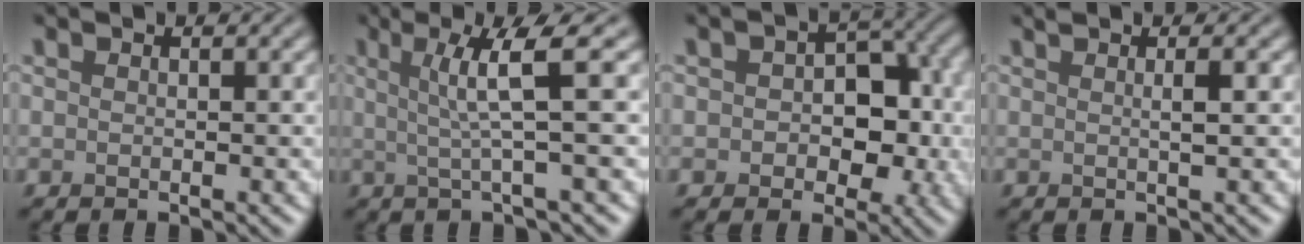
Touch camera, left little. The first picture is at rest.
{"total": 4.5, "force": [1.0, 0.4, 4.4], "torque": [-0.077, 0.004, 0.019]}
{"total": 6.1, "force": [-0.4, 4.3, 4.3], "torque": [-0.046, -0.001, -0.009]}
{"total": 1.9, "force": [0.5, 0.6, 1.7], "torque": [-0.026, 0.005, -0.002]}